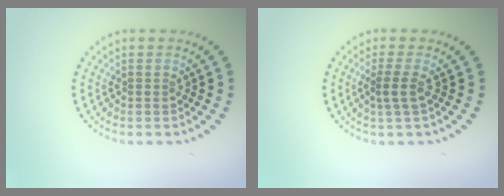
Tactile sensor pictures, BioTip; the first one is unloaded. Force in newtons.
{"total": 1.8, "press": 1.4, "slide": 1.1}